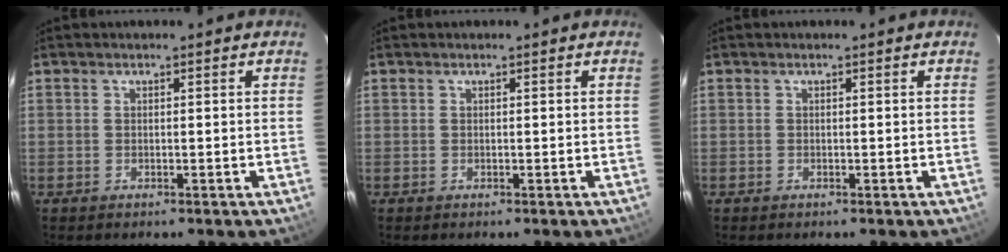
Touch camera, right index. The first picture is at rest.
{"total": 0.0}
{"total": 0.0}